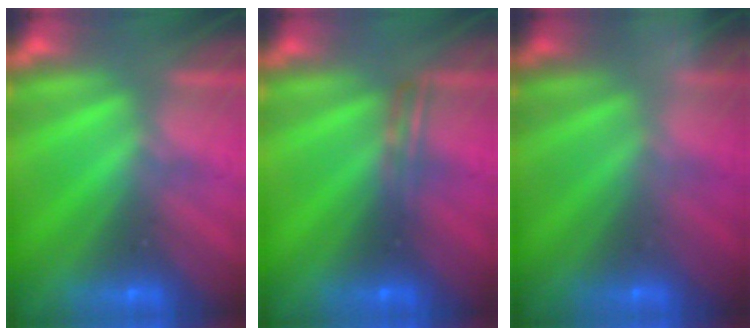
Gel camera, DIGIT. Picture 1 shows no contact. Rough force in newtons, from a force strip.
{"total": 2.4}
{"total": 2.1}